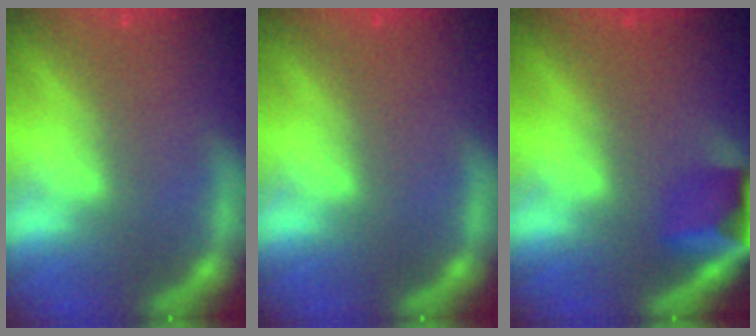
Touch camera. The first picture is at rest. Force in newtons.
{"total": 0.0}
{"total": 4.4}